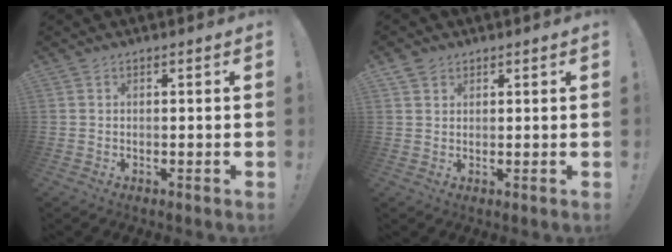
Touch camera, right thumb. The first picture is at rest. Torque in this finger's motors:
{"motor_torque": [0.00, 0.00, 0.18, -0.05, 0.00]}